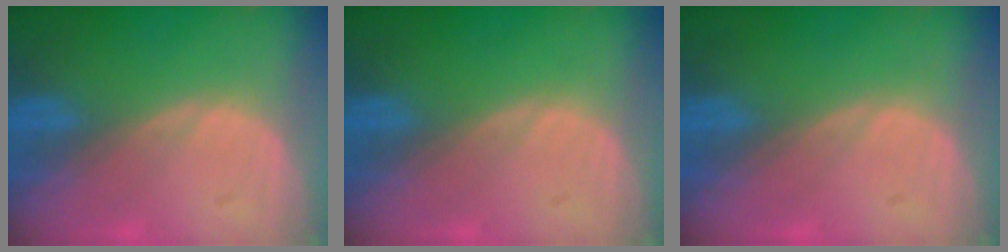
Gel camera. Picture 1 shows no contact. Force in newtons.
{"total": 0.0}
{"total": 0.0}